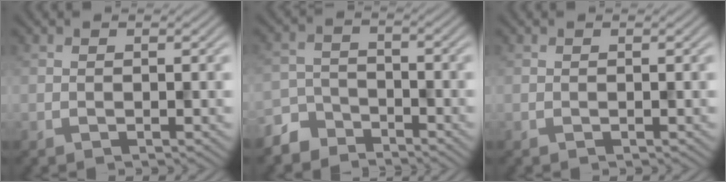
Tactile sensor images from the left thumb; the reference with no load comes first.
{"total": 4.8, "force": [-4.1, 2.3, 0.9], "torque": [-0.020, -0.002, -0.095]}
{"total": 0.0}